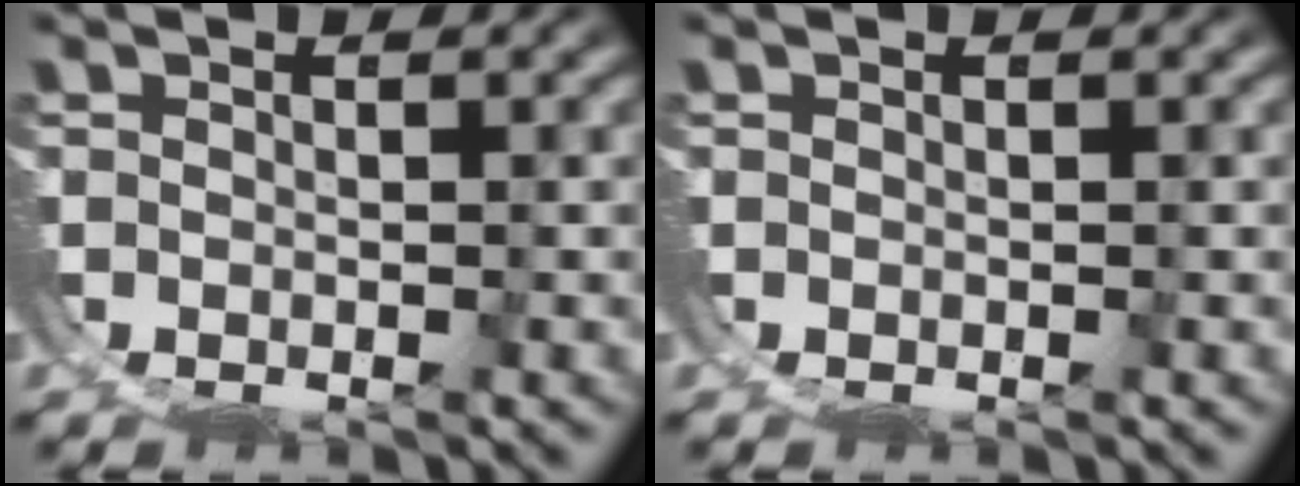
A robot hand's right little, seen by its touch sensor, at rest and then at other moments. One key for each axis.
{"total": 0.0}